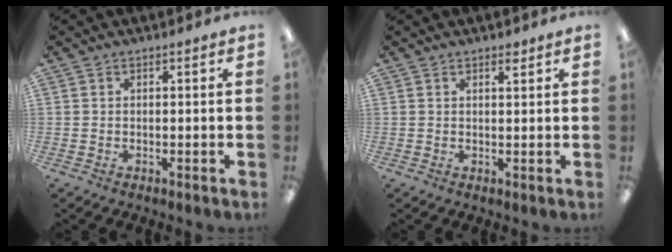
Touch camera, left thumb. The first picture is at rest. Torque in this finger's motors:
{"motor_torque": [-0.10, -0.06, -0.48, 0.14, -0.02]}